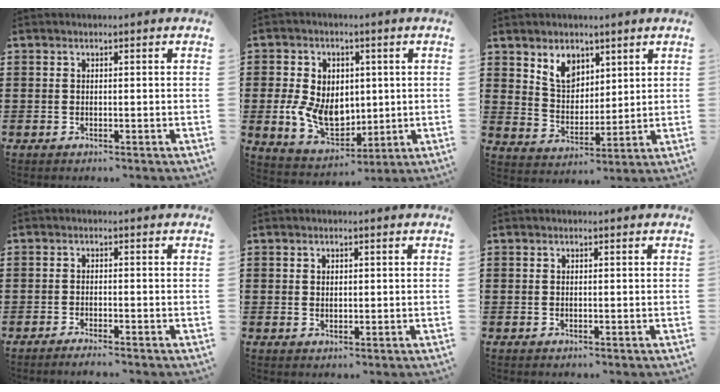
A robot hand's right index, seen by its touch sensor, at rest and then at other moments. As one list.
[{"total": 8.9, "force": [-0.2, 6.8, 5.6], "torque": [-0.132, 0.010, -0.003]}, {"total": 6.0, "force": [3.9, 4.0, 2.1], "torque": [-0.053, 0.000, 0.071]}, {"total": 1.3, "force": [-1.3, -0.1, 0.4], "torque": [-0.008, 0.001, -0.025]}, {"total": 1.0, "force": [0.6, 0.8, 0.4], "torque": [-0.009, 0.006, 0.010]}, {"total": 0.0}]